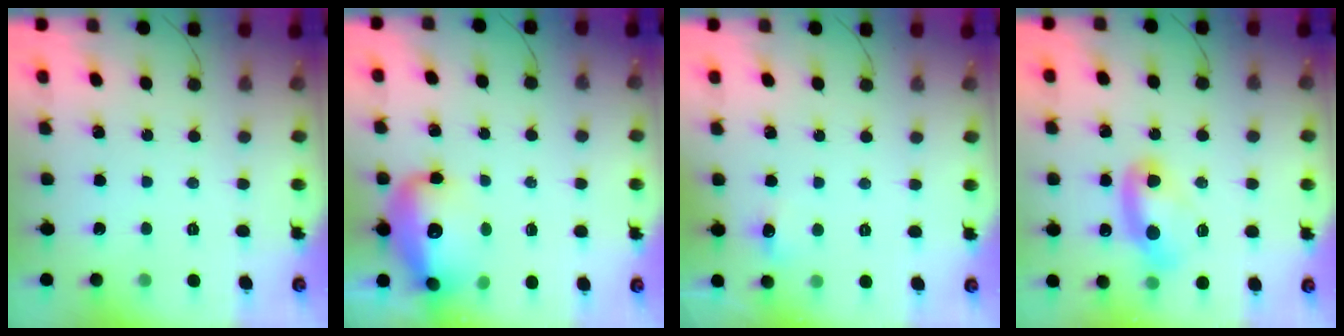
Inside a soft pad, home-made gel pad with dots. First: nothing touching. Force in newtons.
{"total": 17.5, "press": 17.1, "slide": 4.0}
{"total": 4.8, "press": 4.6, "slide": 1.6}
{"total": 8.8, "press": 8.8, "slide": 0.8}